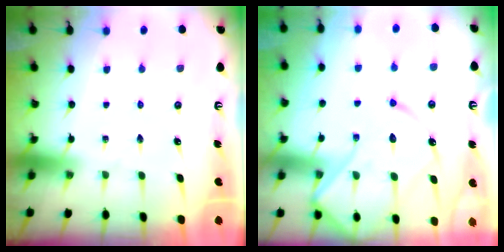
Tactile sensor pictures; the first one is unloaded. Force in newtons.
{"total": 14.0, "press": 14.0, "slide": 1.3}